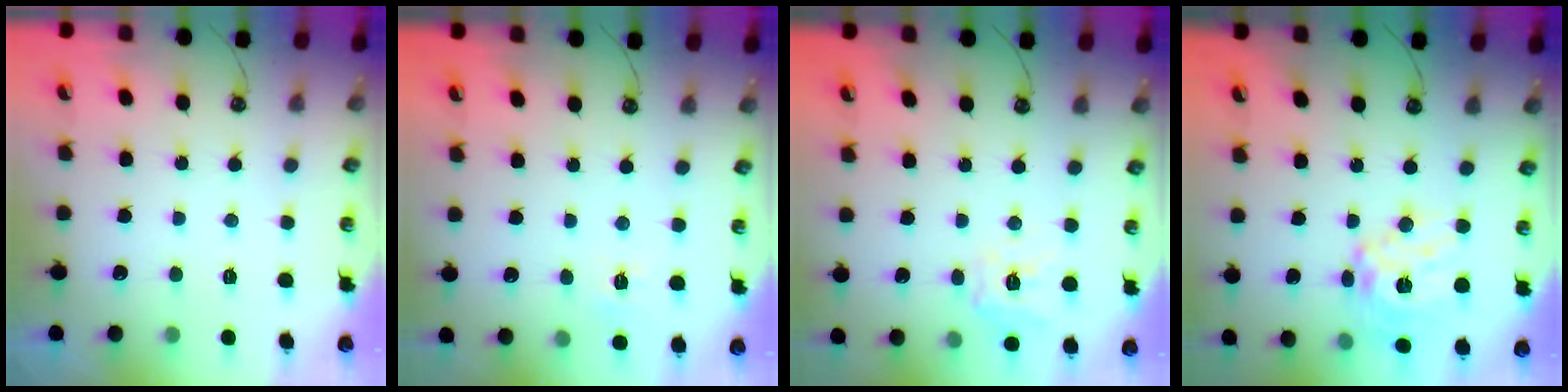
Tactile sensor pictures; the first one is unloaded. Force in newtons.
{"total": 5.6, "press": 5.6, "slide": 0.5}
{"total": 11.2, "press": 11.1, "slide": 1.2}
{"total": 14.1, "press": 14.0, "slide": 1.3}